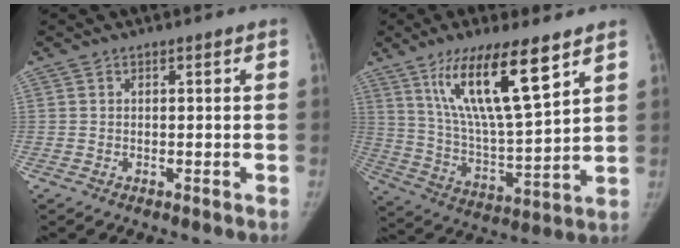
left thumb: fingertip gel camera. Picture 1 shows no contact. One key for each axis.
{"total": 18.1, "fx": 10.1, "fy": 3.8, "fz": 14.5, "tx": -0.252, "ty": -0.049, "tz": 0.192}